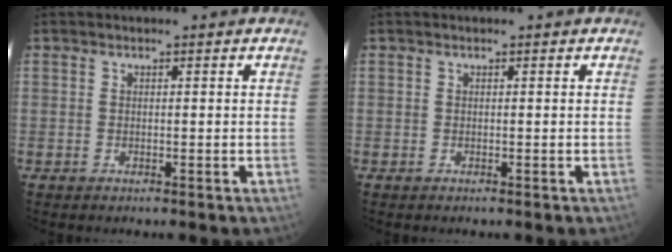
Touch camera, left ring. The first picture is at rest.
{"total": 0.0}